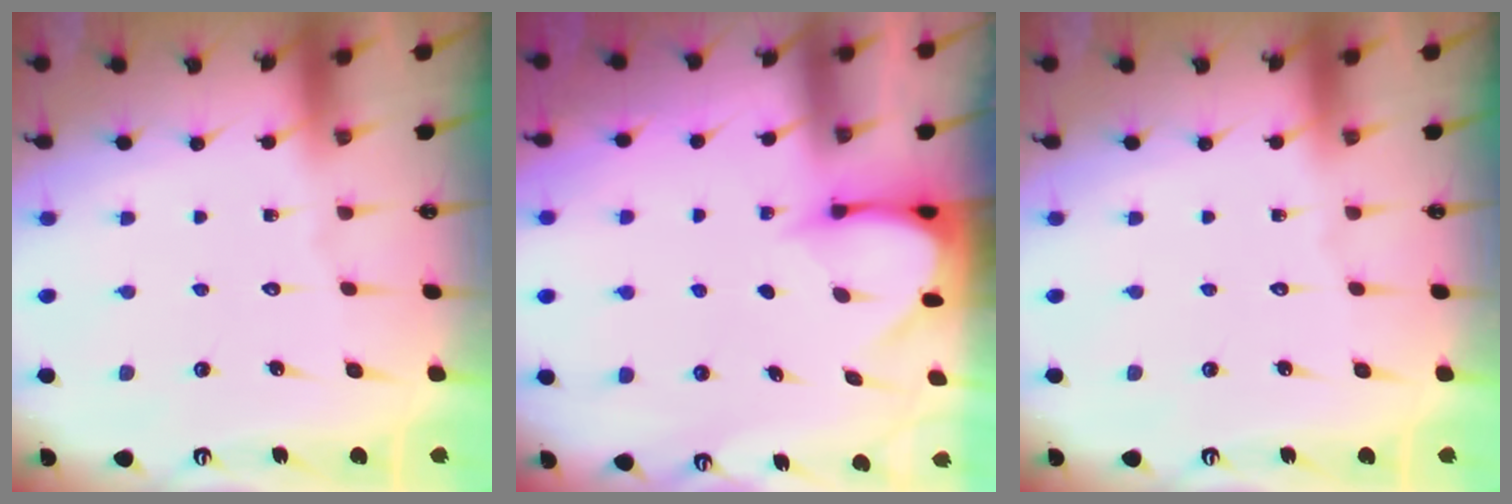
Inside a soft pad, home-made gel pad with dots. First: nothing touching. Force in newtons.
{"total": 3.6, "press": 3.6, "slide": 0.3}
{"total": 0.0}